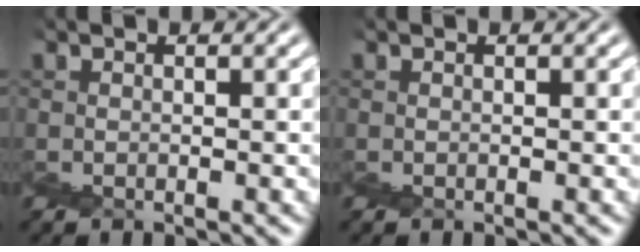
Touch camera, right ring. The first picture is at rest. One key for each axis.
{"total": 0.0}